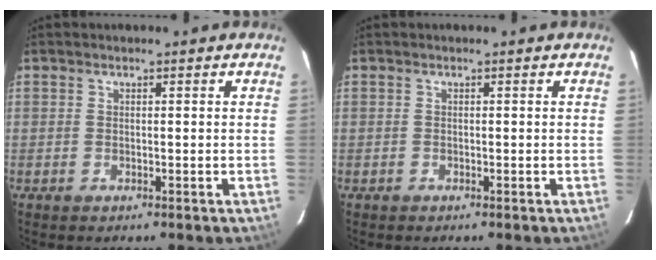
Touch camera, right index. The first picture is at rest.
{"total": 0.0}